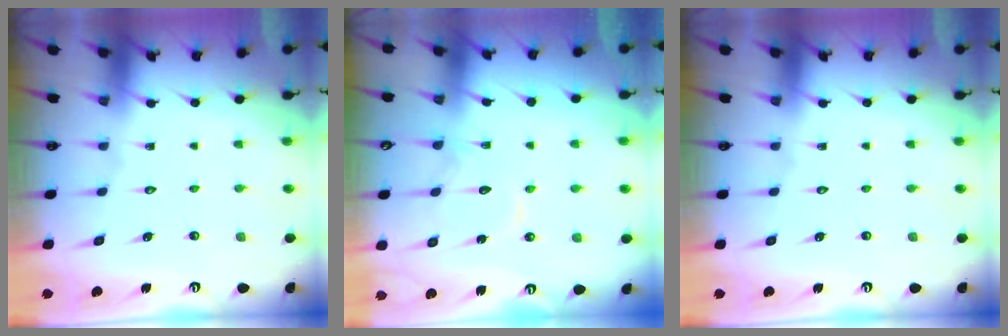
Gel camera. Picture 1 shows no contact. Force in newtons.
{"total": 11.3, "press": 11.3, "slide": 0.8}
{"total": 0.0}